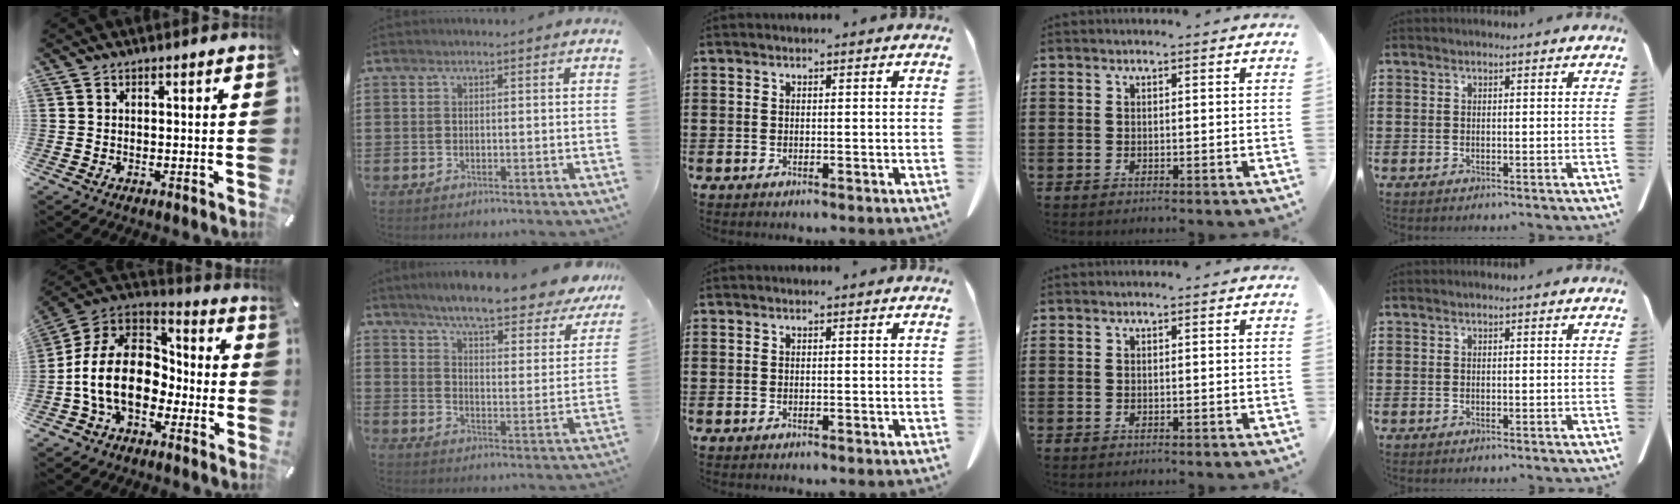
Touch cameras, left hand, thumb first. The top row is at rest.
{"thumb": {"total": 16.2, "force": [-4.5, 11.8, 10.1], "torque": [-0.231, 0.029, -0.084]}, "index": {"total": 6.7, "force": [6.1, 0.1, 2.7], "torque": [-0.074, -0.043, 0.099]}}